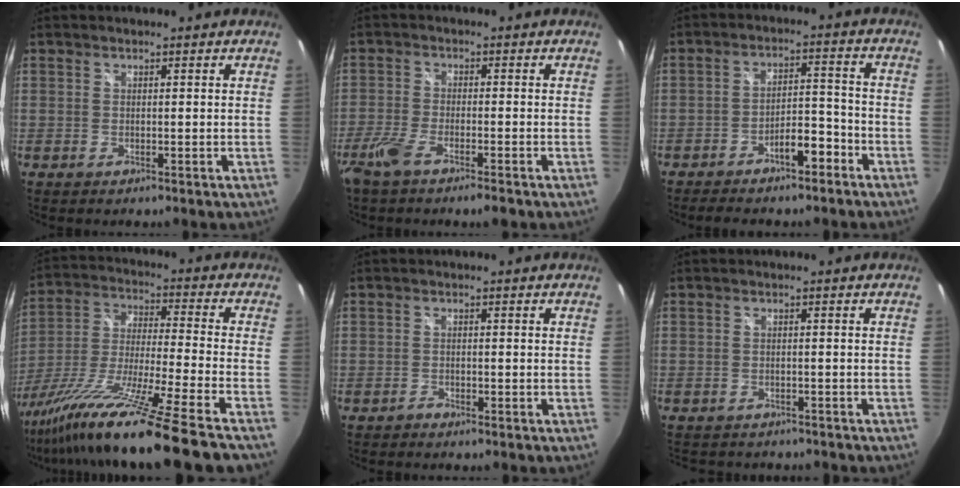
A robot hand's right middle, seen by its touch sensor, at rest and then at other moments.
{"total": 6.3, "force": [-4.6, 1.1, 4.2], "torque": [-0.102, -0.014, -0.090]}
{"total": 7.7, "force": [-5.7, 2.7, 4.5], "torque": [-0.079, 0.022, -0.083]}
{"total": 24.2, "force": [-19.4, -2.9, 14.2], "torque": [-0.246, -0.077, -0.333]}
{"total": 1.1, "force": [-1.0, 0.3, 0.0], "torque": [-0.003, 0.000, -0.020]}
{"total": 5.7, "force": [-5.0, 2.1, 1.6], "torque": [-0.038, -0.014, -0.072]}